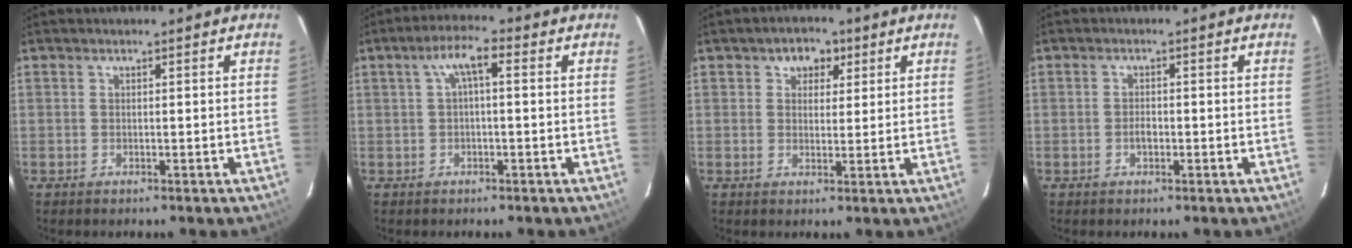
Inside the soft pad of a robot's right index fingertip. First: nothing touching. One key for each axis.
{"total": 4.5, "fx": 0.6, "fy": 1.3, "fz": 4.3, "tx": -0.081, "ty": 0.016, "tz": 0.015}
{"total": 4.4, "fx": 1.9, "fy": 3.5, "fz": 1.8, "tx": -0.018, "ty": 0.011, "tz": 0.027}
{"total": 1.8, "fx": -0.7, "fy": 1.0, "fz": 1.3, "tx": -0.025, "ty": 0.003, "tz": -0.013}